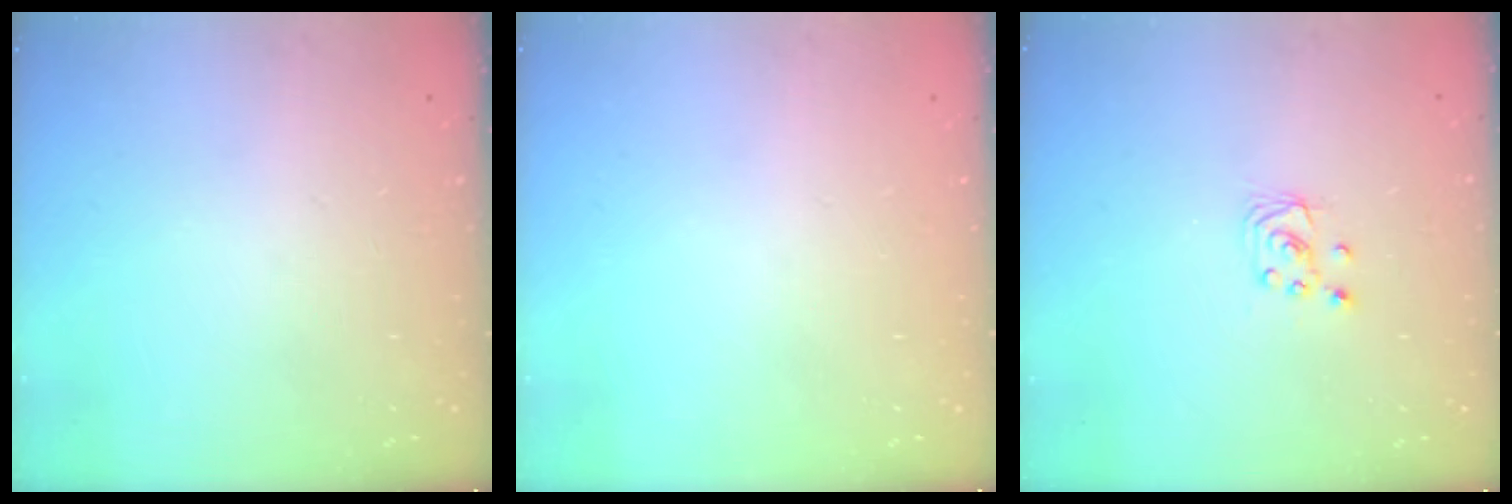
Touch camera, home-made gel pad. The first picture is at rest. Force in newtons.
{"total": 0.0}
{"total": 2.7, "press": 2.7, "slide": 0.2}